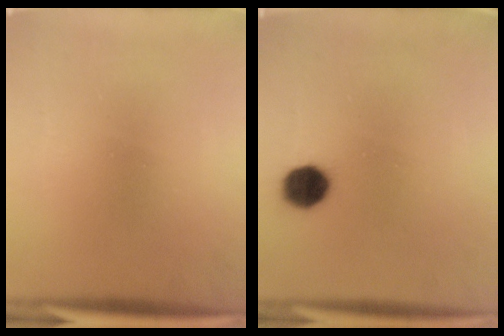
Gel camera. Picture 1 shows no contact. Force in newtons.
{"total": 6.3}